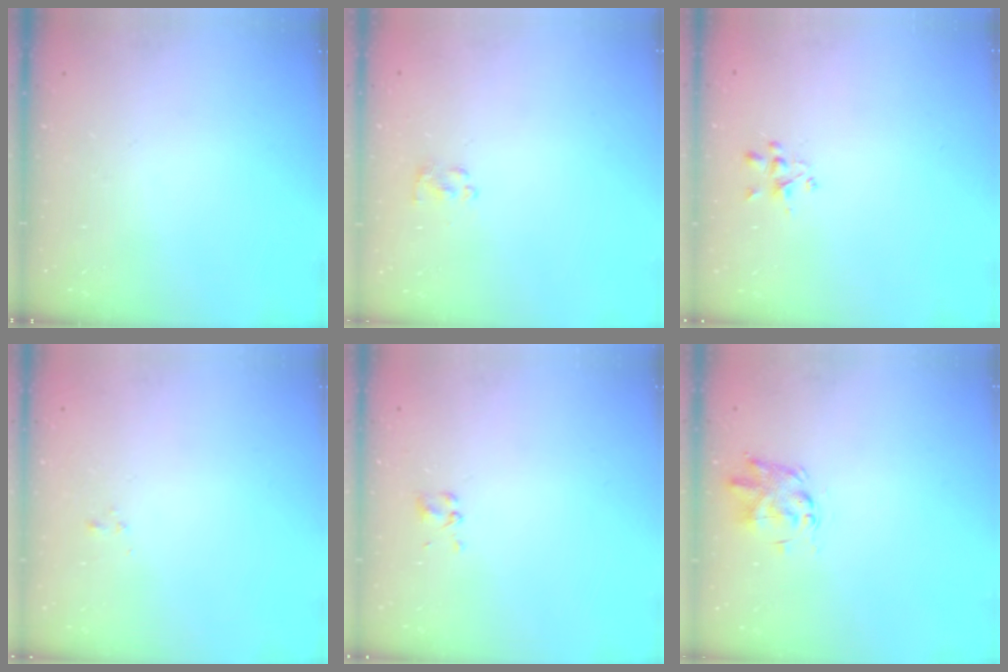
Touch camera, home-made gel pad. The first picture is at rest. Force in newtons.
{"total": 1.4, "press": 1.3, "slide": 0.6}
{"total": 1.8, "press": 1.7, "slide": 0.7}
{"total": 0.5, "press": 0.4, "slide": 0.4}
{"total": 1.7, "press": 1.5, "slide": 0.8}
{"total": 2.4, "press": 2.4, "slide": 0.1}